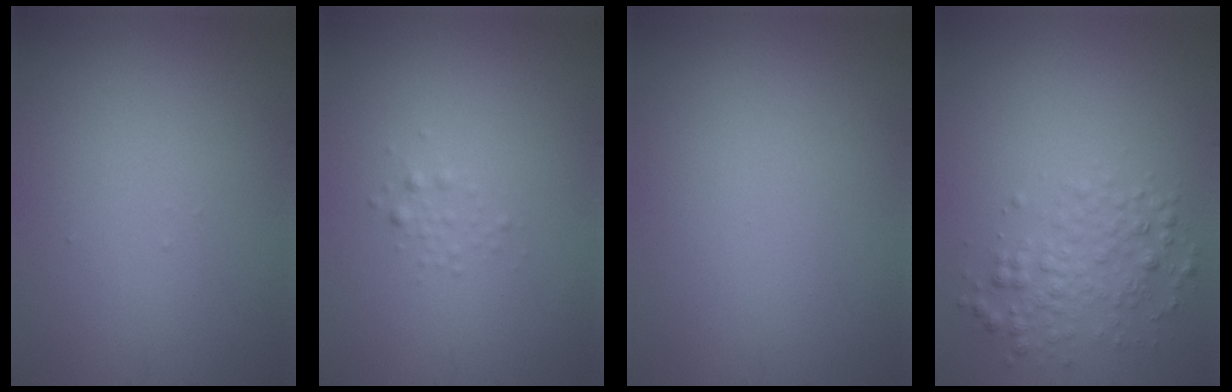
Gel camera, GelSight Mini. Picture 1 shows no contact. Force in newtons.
{"total": 0.9, "press": 0.9, "slide": 0.0}
{"total": 0.0}
{"total": 2.9, "press": 2.9, "slide": 0.0}